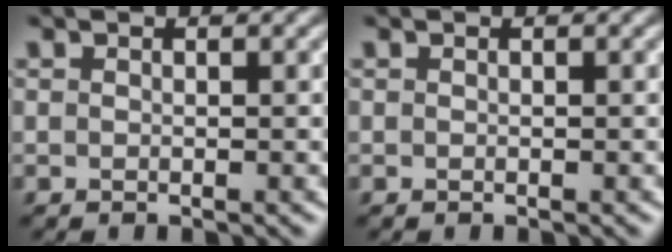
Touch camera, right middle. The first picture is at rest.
{"total": 0.0}